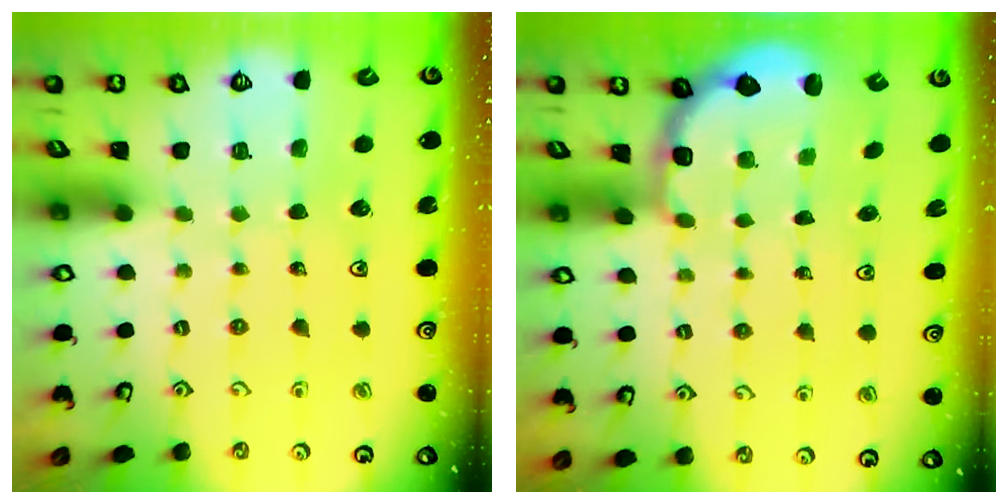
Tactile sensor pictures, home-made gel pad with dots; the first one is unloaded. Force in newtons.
{"total": 2.6, "press": 2.1, "slide": 1.5}